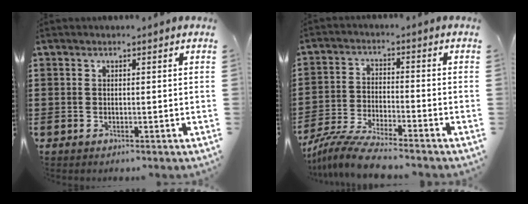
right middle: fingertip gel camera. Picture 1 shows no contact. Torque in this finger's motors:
{"motor_torque": [1.33, -0.81, 0.23, 0.12]}